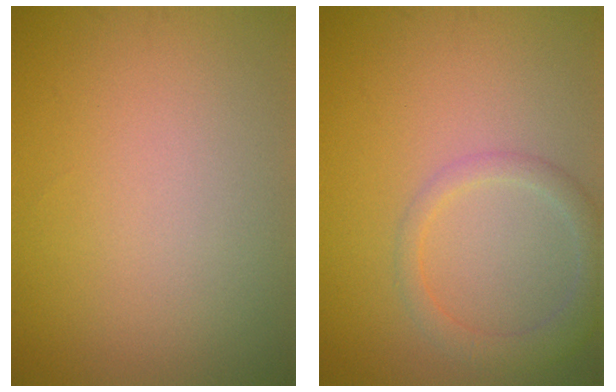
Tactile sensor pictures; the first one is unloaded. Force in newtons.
{"total": 2.7, "press": 2.7, "slide": 0.1}